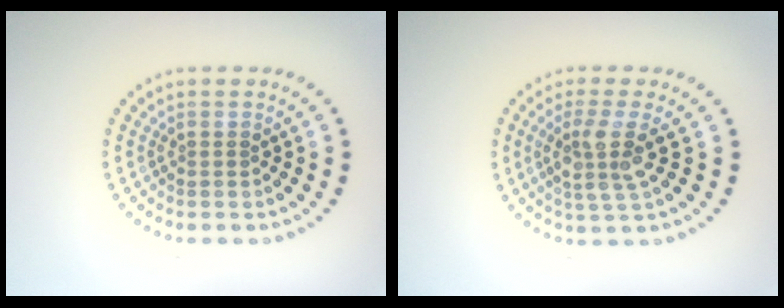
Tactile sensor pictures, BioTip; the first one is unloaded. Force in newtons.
{"total": 3.6, "press": 3.0, "slide": 1.9}